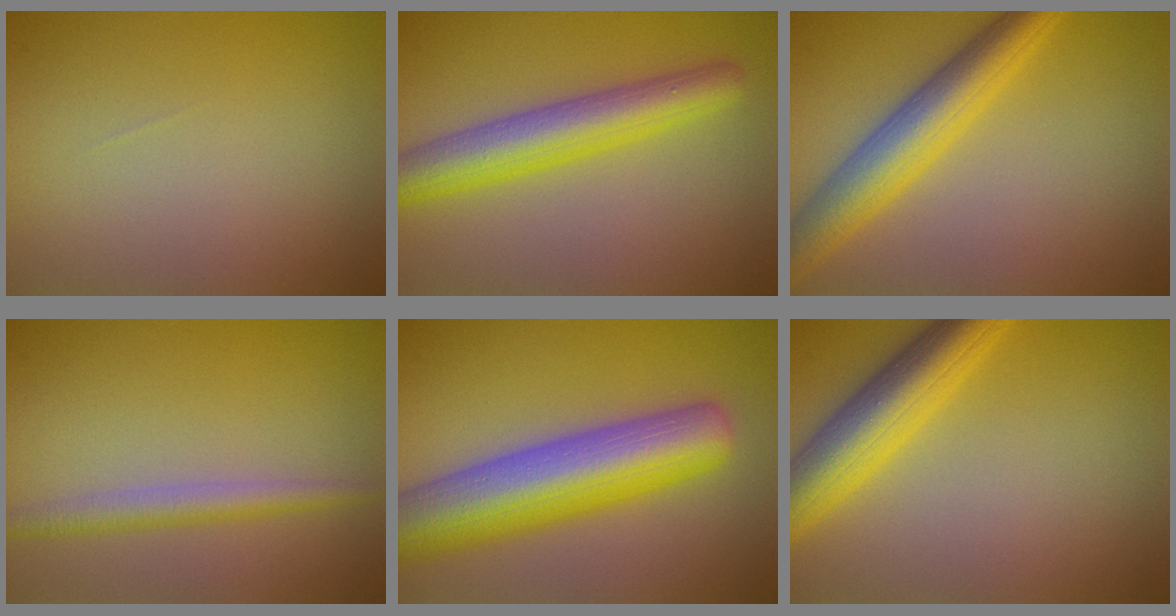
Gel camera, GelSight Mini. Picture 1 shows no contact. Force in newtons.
{"total": 6.1, "press": 6.1, "slide": 0.1}
{"total": 6.5, "press": 6.5, "slide": 0.1}
{"total": 2.5, "press": 2.5, "slide": 0.0}
{"total": 11.1, "press": 11.1, "slide": 0.5}
{"total": 6.9, "press": 6.9, "slide": 0.2}